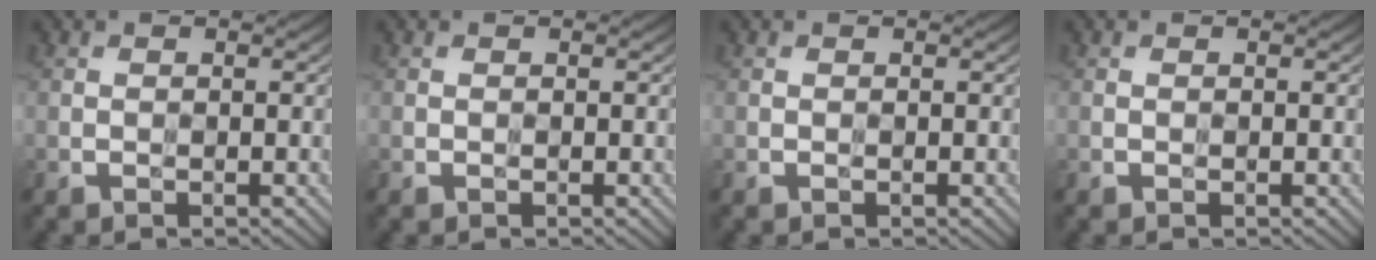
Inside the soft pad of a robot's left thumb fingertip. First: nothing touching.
{"total": 0.0}
{"total": 0.0}
{"total": 0.0}